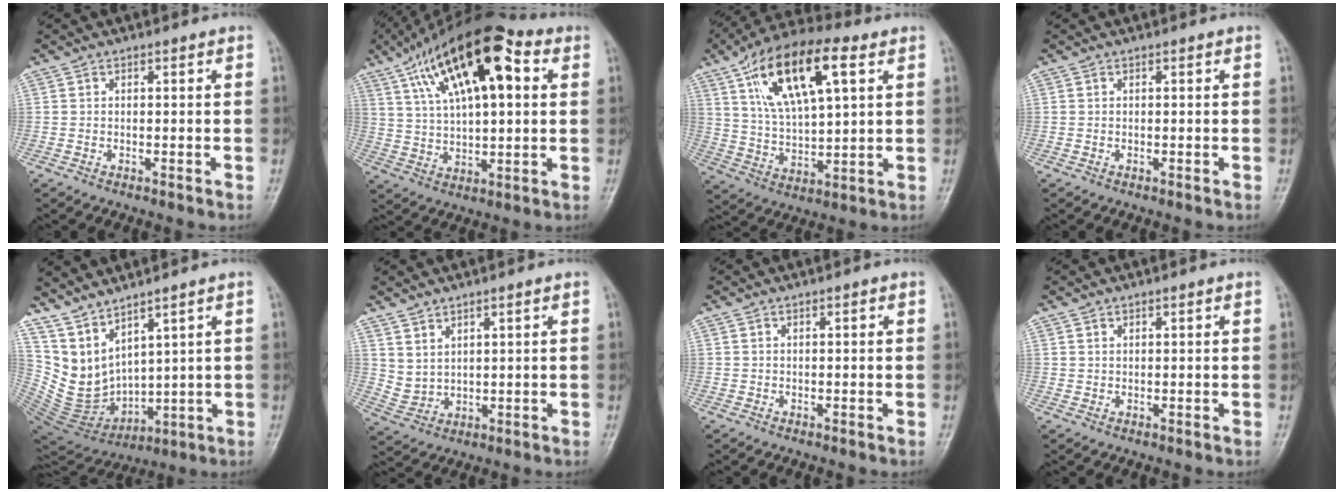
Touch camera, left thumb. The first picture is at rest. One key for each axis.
{"total": 20.0, "fx": 7.5, "fy": 8.4, "fz": 16.6, "tx": -0.266, "ty": 0.011, "tz": 0.121}
{"total": 17.8, "fx": 7.5, "fy": 7.1, "fz": 14.4, "tx": -0.242, "ty": -0.004, "tz": 0.134}
{"total": 0.0}
{"total": 10.6, "fx": 7.8, "fy": 4.5, "fz": 5.5, "tx": -0.085, "ty": -0.056, "tz": 0.190}
{"total": 3.9, "fx": 2.9, "fy": 2.1, "fz": 1.5, "tx": -0.015, "ty": -0.029, "tz": 0.067}
{"total": 0.0}
{"total": 0.5, "fx": 0.5, "fy": 0.2, "fz": 0.1, "tx": -0.002, "ty": -0.004, "tz": 0.008}